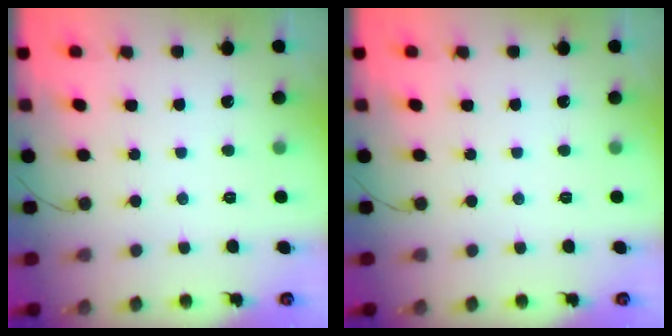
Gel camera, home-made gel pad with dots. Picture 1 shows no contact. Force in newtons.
{"total": 0.0}